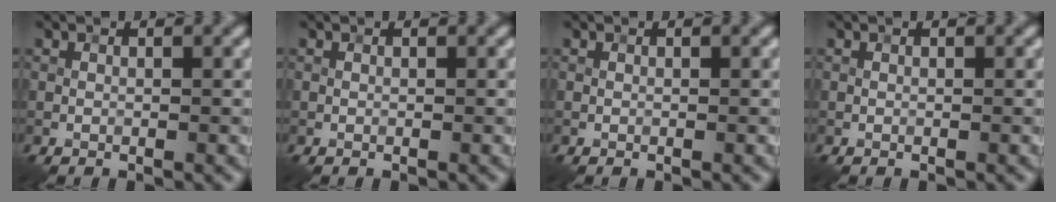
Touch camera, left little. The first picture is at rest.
{"total": 0.0}
{"total": 0.0}
{"total": 0.0}